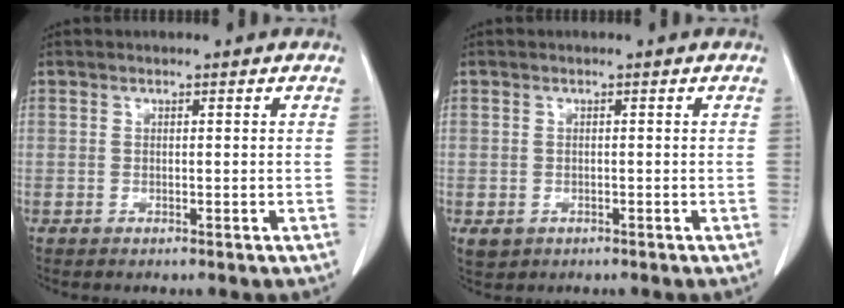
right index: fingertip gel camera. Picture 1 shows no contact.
{"total": 1.9, "force": [-0.6, 1.7, 0.6], "torque": [-0.008, 0.001, 0.002]}